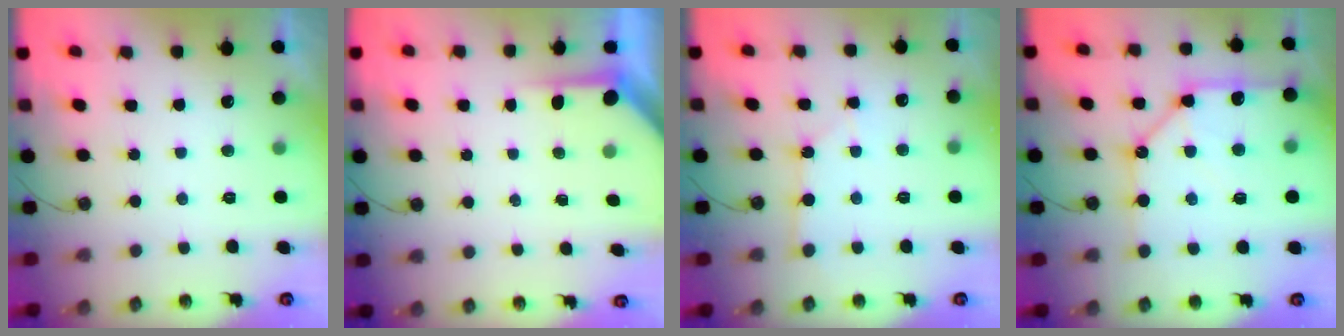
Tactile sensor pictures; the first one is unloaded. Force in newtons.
{"total": 3.7, "press": 3.6, "slide": 0.4}
{"total": 2.3, "press": 2.2, "slide": 0.3}
{"total": 14.7, "press": 14.6, "slide": 1.6}